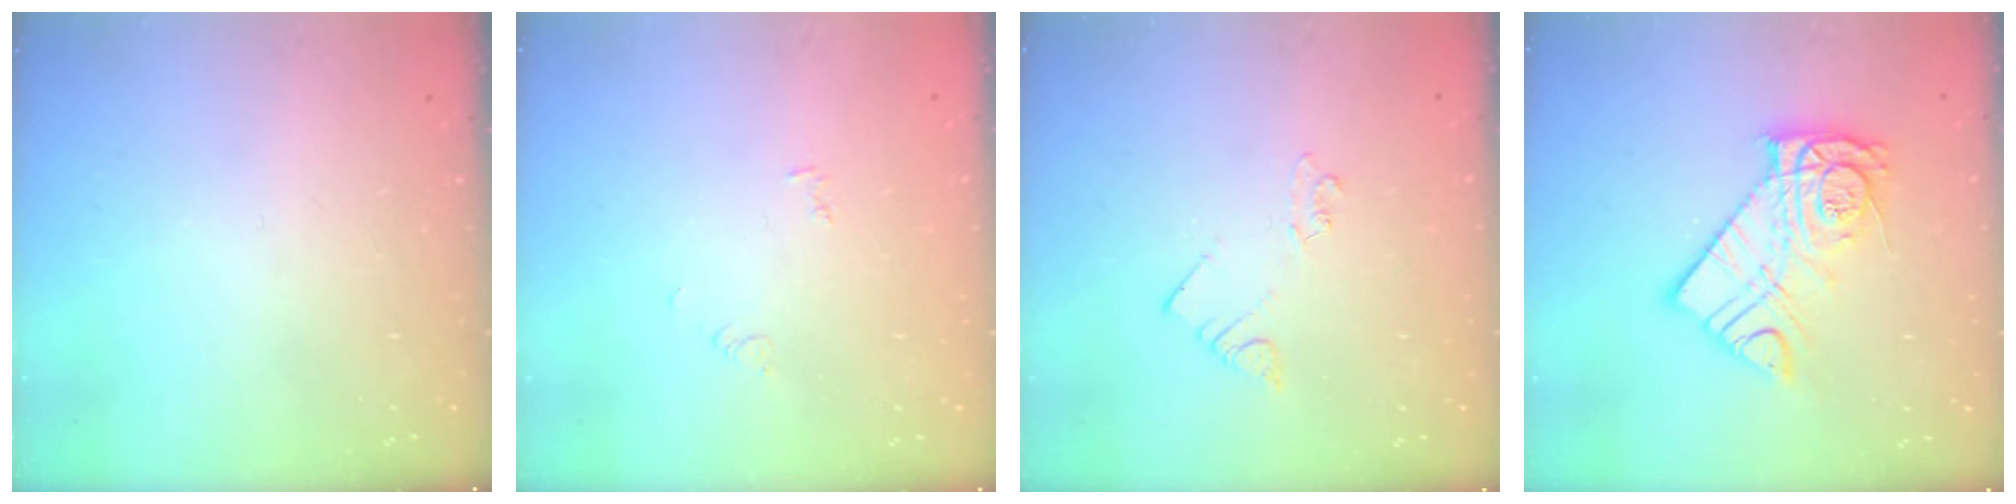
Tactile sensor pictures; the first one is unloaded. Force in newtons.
{"total": 3.1, "press": 3.1, "slide": 0.5}
{"total": 1.4, "press": 1.4, "slide": 0.1}
{"total": 13.7, "press": 13.7, "slide": 1.4}